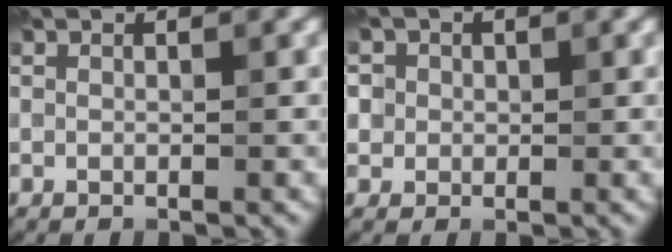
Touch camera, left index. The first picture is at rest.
{"total": 4.1, "force": [1.5, 3.6, 1.4], "torque": [-0.013, 0.017, 0.011]}